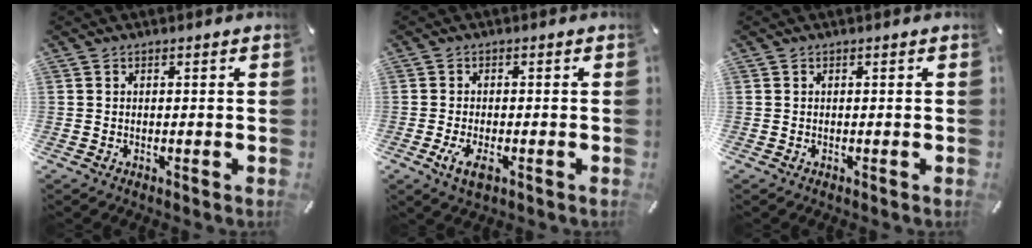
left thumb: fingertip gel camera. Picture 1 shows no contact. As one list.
[{"total": 4.0, "force": [-1.6, 1.7, 3.3], "torque": [-0.078, -0.005, -0.032]}, {"total": 0.0}]